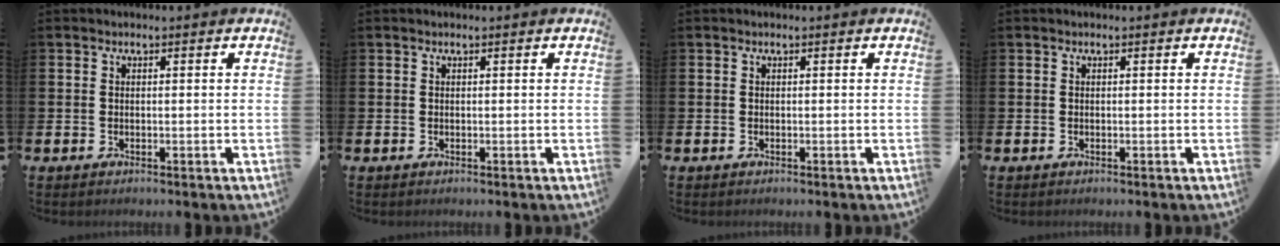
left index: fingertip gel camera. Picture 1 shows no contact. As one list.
[{"total": 0.0}, {"total": 0.0}, {"total": 0.0}]